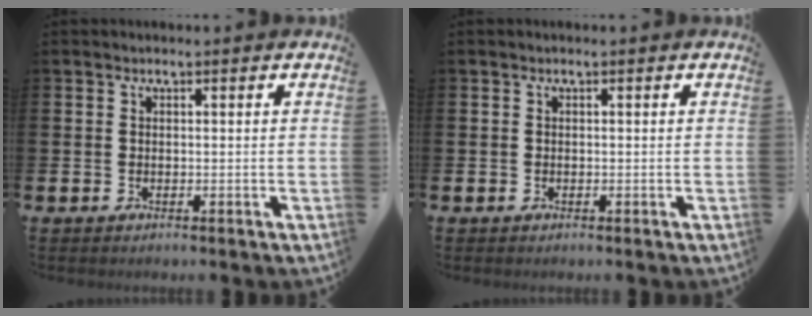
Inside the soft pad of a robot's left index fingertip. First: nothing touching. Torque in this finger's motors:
{"motor_torque": [0.04, 0.02, -0.03, -0.01]}